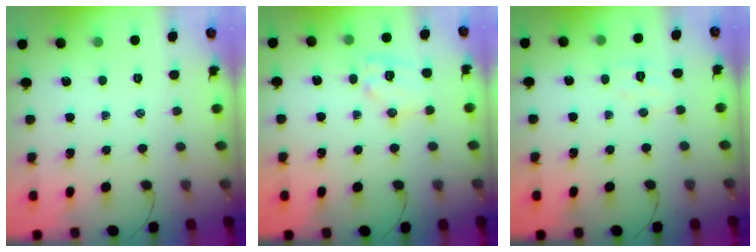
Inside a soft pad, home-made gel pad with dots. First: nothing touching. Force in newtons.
{"total": 11.1, "press": 11.1, "slide": 0.6}
{"total": 4.0, "press": 3.9, "slide": 1.0}